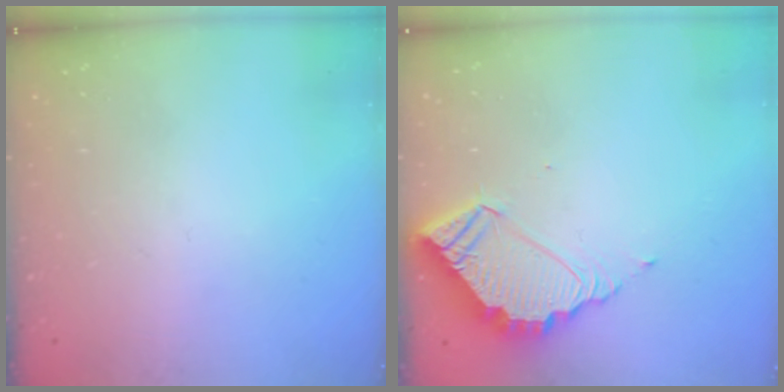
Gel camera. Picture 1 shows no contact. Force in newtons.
{"total": 5.9, "press": 5.9, "slide": 0.3}